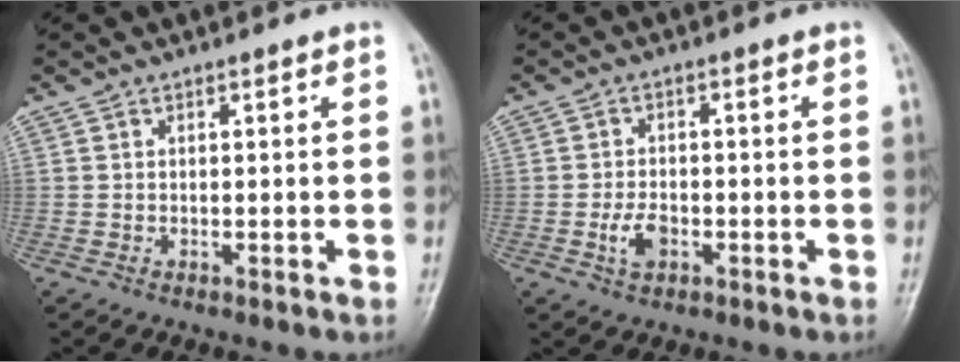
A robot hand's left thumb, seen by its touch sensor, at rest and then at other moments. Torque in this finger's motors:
{"motor_torque": [-0.09, 0.16, 0.56, 0.06, 0.02]}